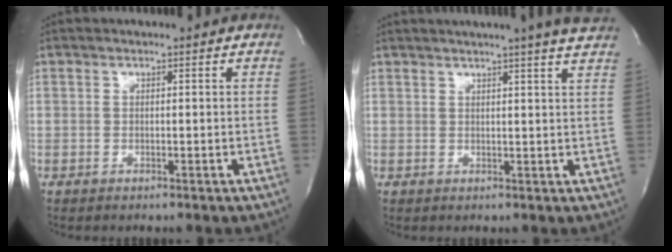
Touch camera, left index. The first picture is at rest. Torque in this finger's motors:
{"motor_torque": [0.58, -0.60, 0.46, 0.07]}